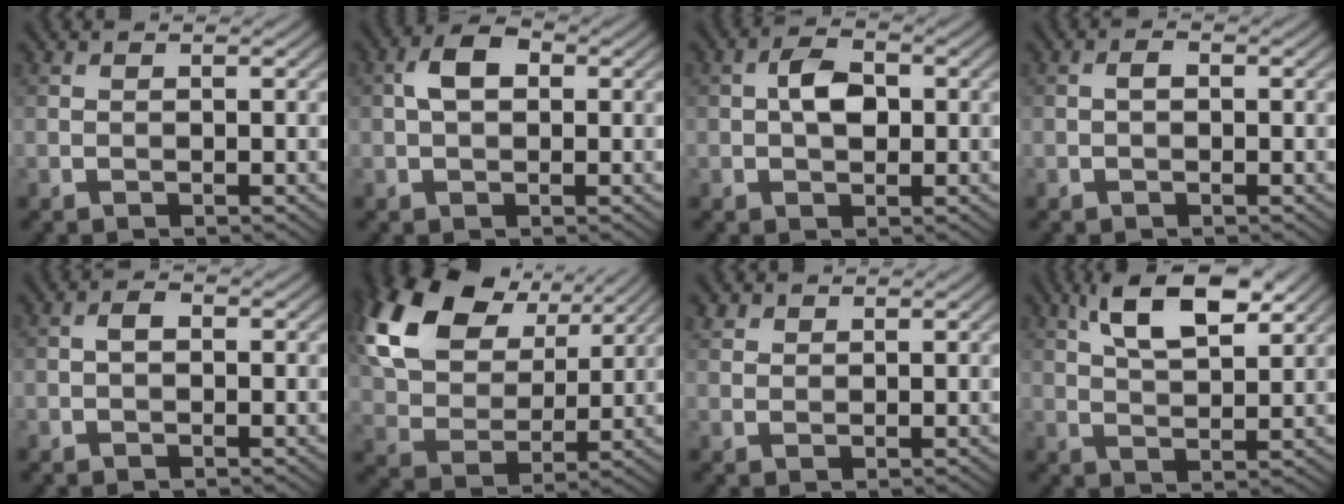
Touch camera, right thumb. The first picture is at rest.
{"total": 3.9, "force": [0.5, 2.5, 2.9], "torque": [-0.060, 0.011, 0.003]}
{"total": 3.8, "force": [0.1, 2.3, 3.0], "torque": [-0.061, 0.008, -0.002]}
{"total": 1.0, "force": [-0.2, 0.5, 0.8], "torque": [-0.015, 0.006, -0.005]}
{"total": 1.3, "force": [-0.2, 0.8, 1.0], "torque": [-0.018, 0.007, -0.006]}
{"total": 18.4, "force": [8.9, 11.9, 10.7], "torque": [-0.281, 0.052, 0.166]}
{"total": 1.5, "force": [1.2, 0.9, 0.4], "torque": [-0.013, 0.006, 0.027]}
{"total": 8.5, "force": [4.5, 3.2, 6.5], "torque": [-0.126, 0.013, 0.086]}